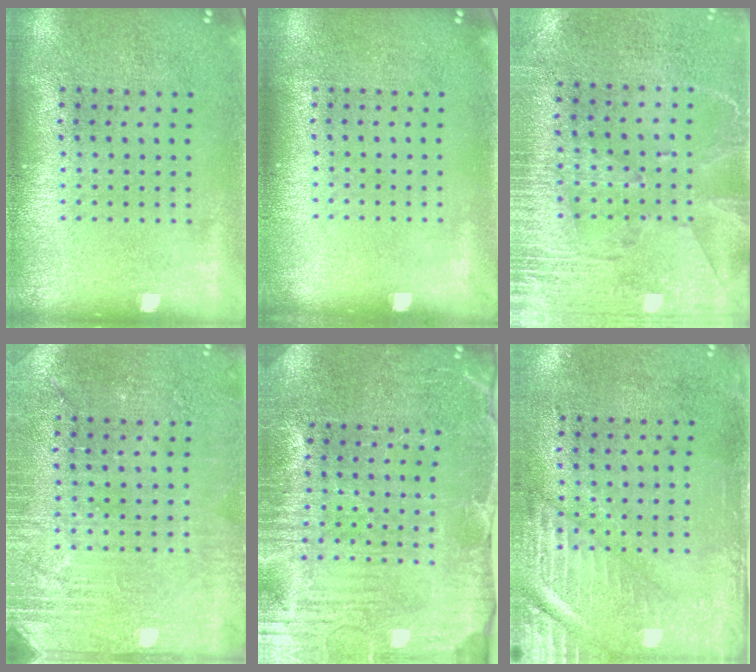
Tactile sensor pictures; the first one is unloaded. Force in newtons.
{"total": 0.0}
{"total": 2.9, "press": 2.5, "slide": 1.4}
{"total": 2.9, "press": 2.8, "slide": 0.4}
{"total": 3.9, "press": 3.9, "slide": 0.4}
{"total": 2.9, "press": 2.4, "slide": 1.6}